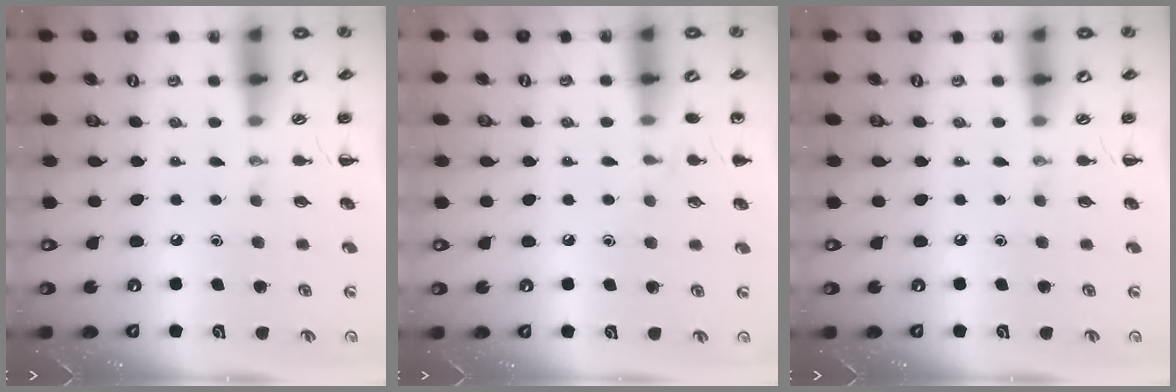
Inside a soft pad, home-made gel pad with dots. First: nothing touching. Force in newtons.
{"total": 5.3, "press": 5.0, "slide": 1.6}
{"total": 0.0}